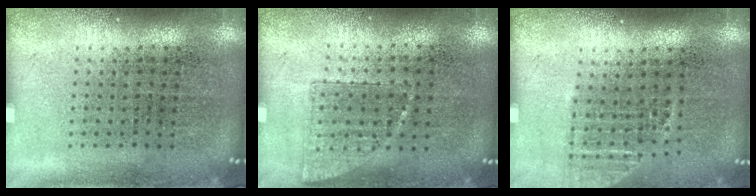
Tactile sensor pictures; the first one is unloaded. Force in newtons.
{"total": 0.7, "press": 0.7, "slide": 0.3}
{"total": 1.1, "press": 1.0, "slide": 0.5}